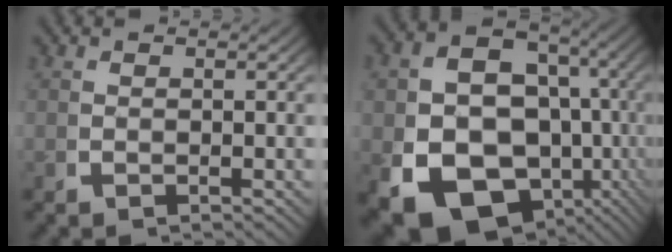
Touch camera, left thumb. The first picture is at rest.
{"total": 18.5, "force": [-4.7, 13.7, 11.6], "torque": [-0.239, -0.077, -0.048]}